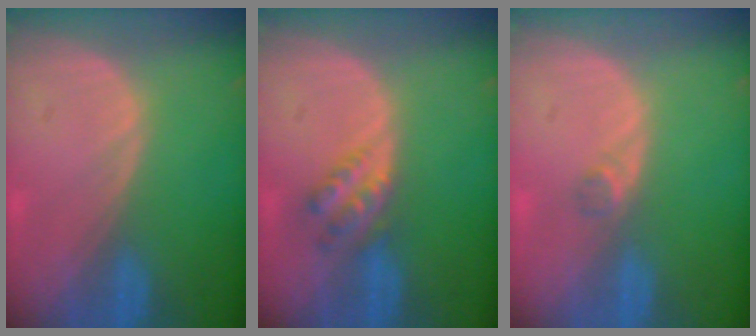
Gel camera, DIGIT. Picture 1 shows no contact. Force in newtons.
{"total": 4.5, "press": 3.9, "slide": 2.2}
{"total": 1.3, "press": 1.1, "slide": 0.7}